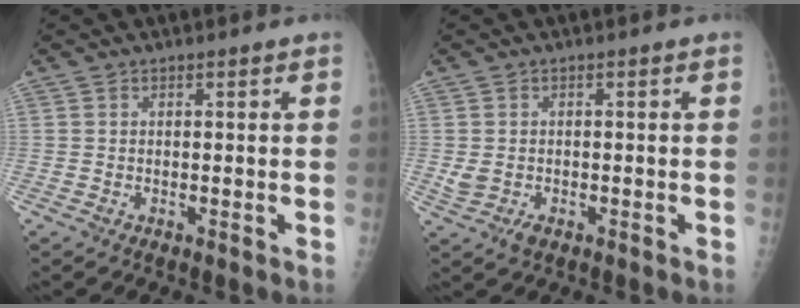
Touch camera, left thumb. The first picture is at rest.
{"total": 2.8, "force": [-0.7, 2.0, 1.8], "torque": [-0.036, 0.005, -0.003]}